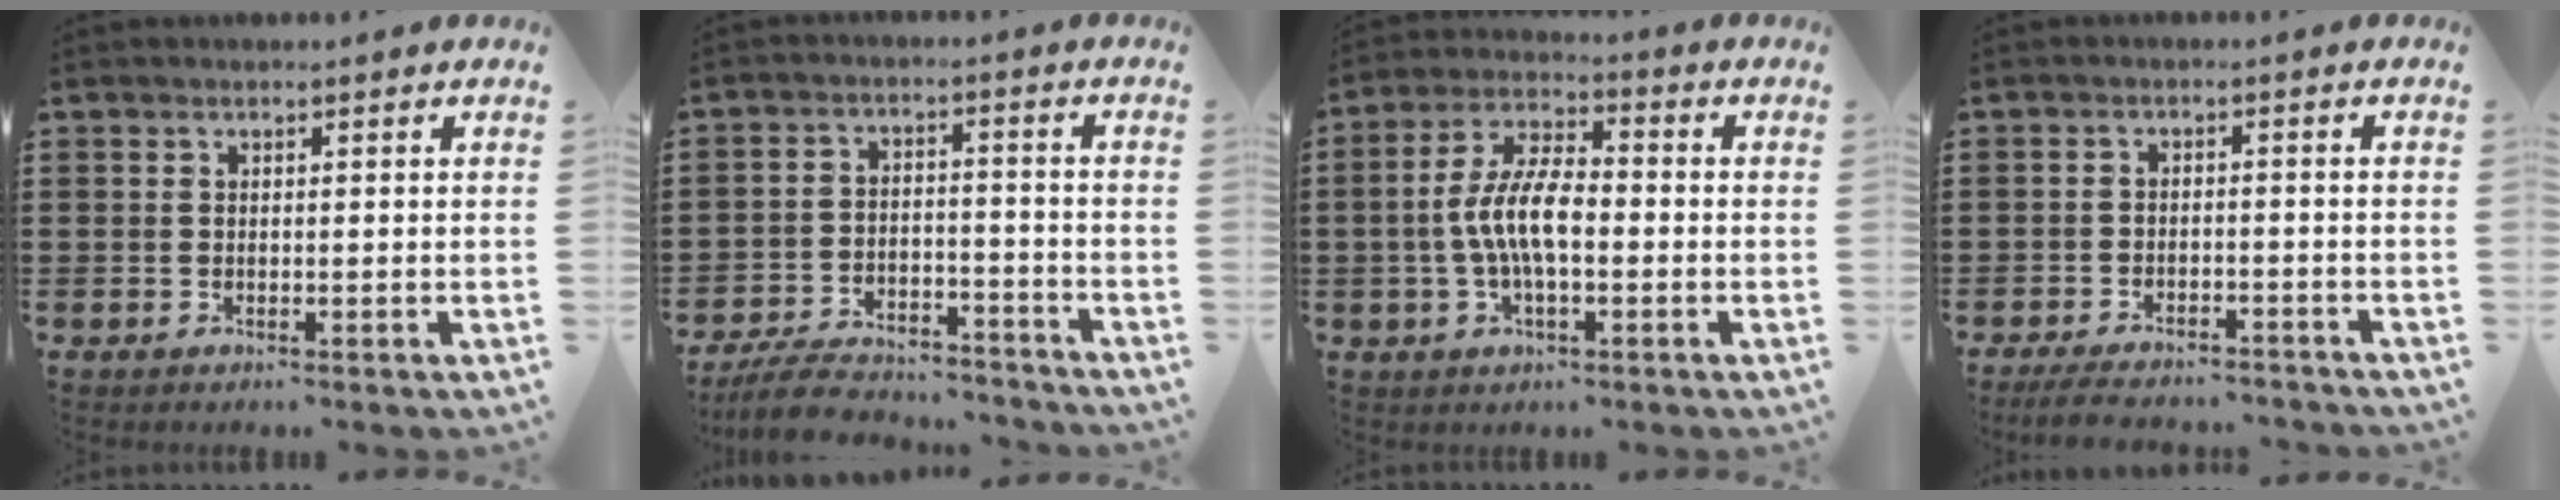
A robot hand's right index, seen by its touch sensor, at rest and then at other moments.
{"total": 6.7, "force": [-6.2, 1.3, 2.0], "torque": [-0.038, 0.012, -0.118]}
{"total": 8.4, "force": [-1.2, 3.5, 7.6], "torque": [-0.168, 0.000, -0.028]}
{"total": 3.5, "force": [-3.4, 0.4, 0.8], "torque": [-0.020, -0.002, -0.069]}